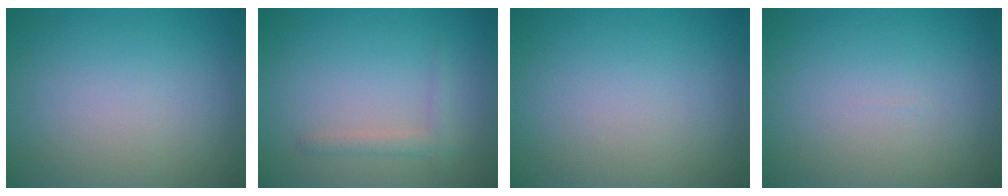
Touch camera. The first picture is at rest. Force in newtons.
{"total": 1.4, "press": 1.4, "slide": 0.1}
{"total": 0.0}
{"total": 0.0}